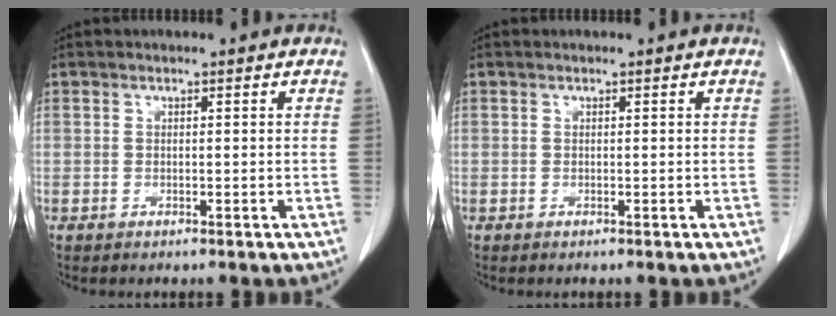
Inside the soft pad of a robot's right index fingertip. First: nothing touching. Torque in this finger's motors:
{"motor_torque": [0.00, 0.00, 0.00, 0.00]}